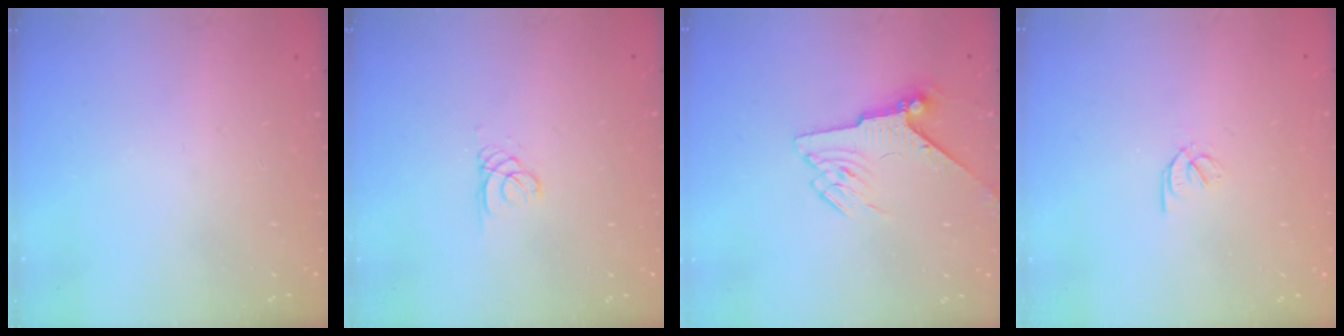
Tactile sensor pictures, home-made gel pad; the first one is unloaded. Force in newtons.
{"total": 0.8, "press": 0.8, "slide": 0.1}
{"total": 6.3, "press": 6.2, "slide": 1.0}
{"total": 1.9, "press": 1.9, "slide": 0.3}